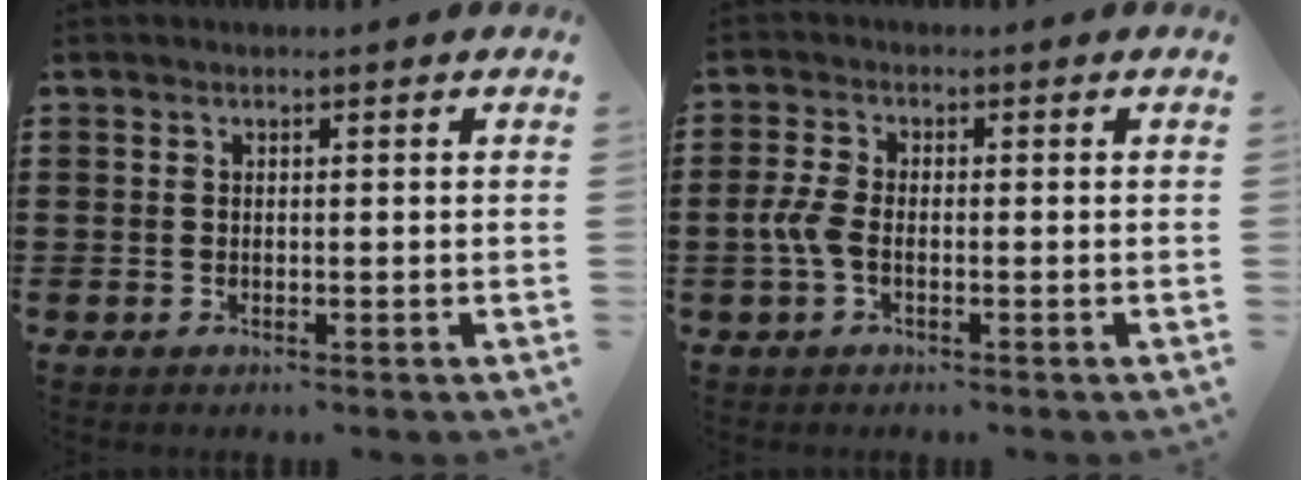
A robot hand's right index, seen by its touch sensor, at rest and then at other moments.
{"total": 3.5, "force": [-1.0, 1.7, 2.9], "torque": [-0.080, -0.005, -0.027]}